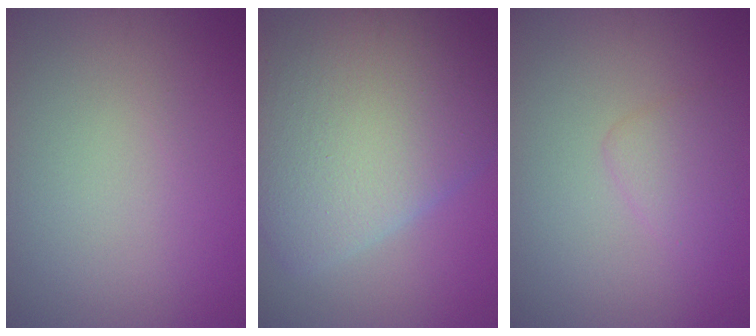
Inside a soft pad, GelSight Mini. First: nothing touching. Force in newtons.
{"total": 11.5, "press": 11.5, "slide": 0.9}
{"total": 1.8, "press": 1.8, "slide": 0.1}